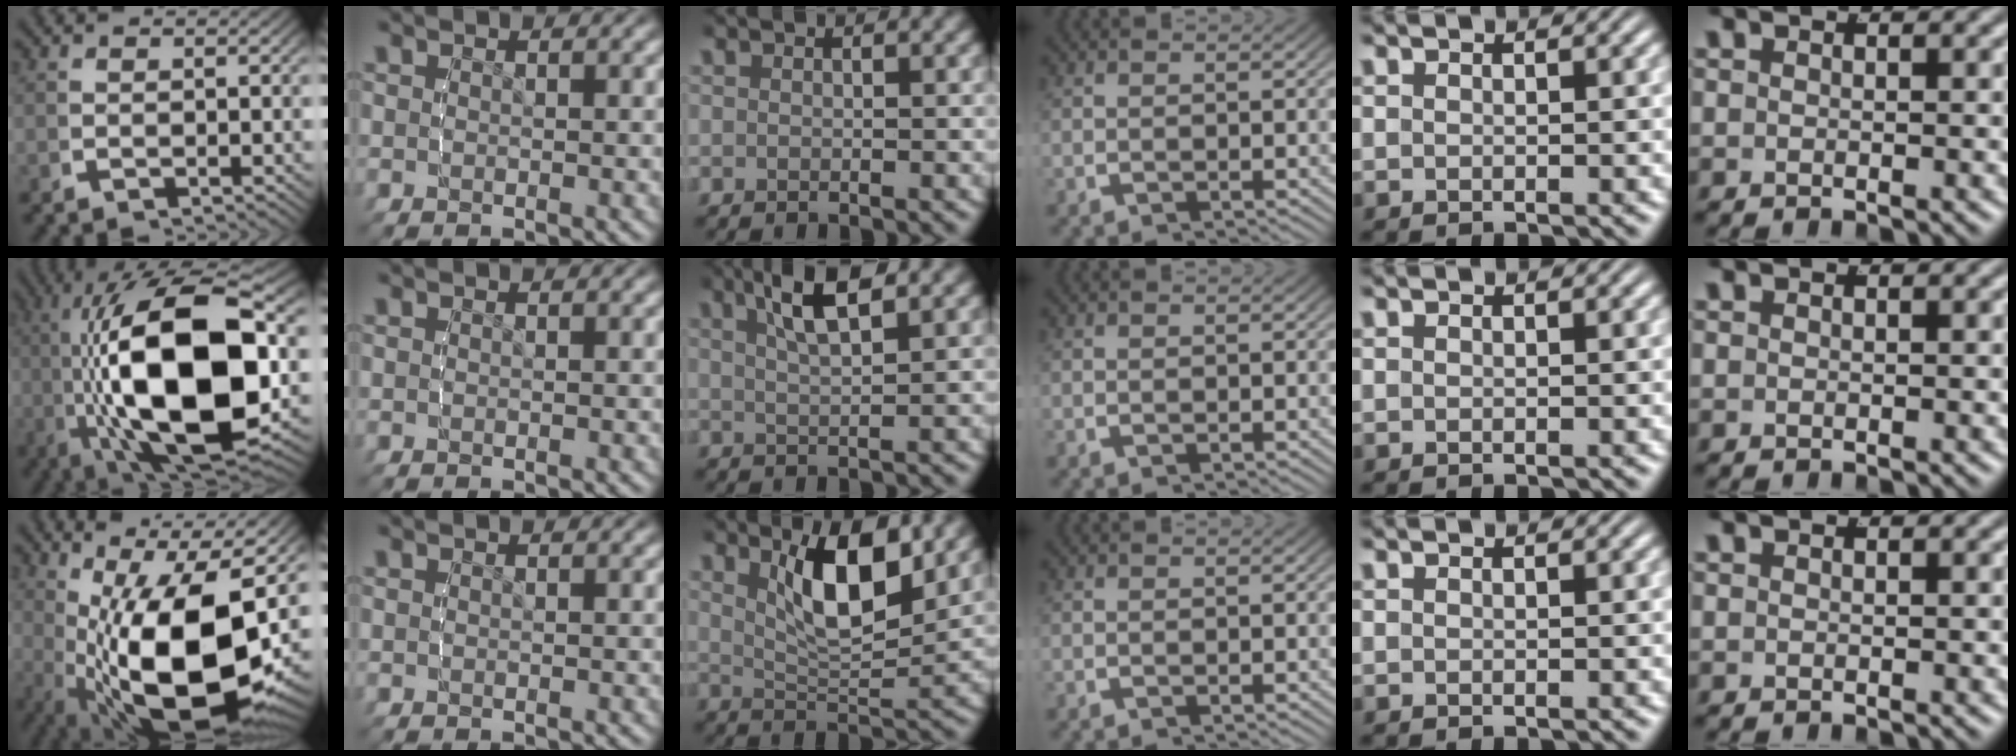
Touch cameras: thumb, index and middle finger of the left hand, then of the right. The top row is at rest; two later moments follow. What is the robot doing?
{"motion": "lift_and_place", "object": "glue stick"}